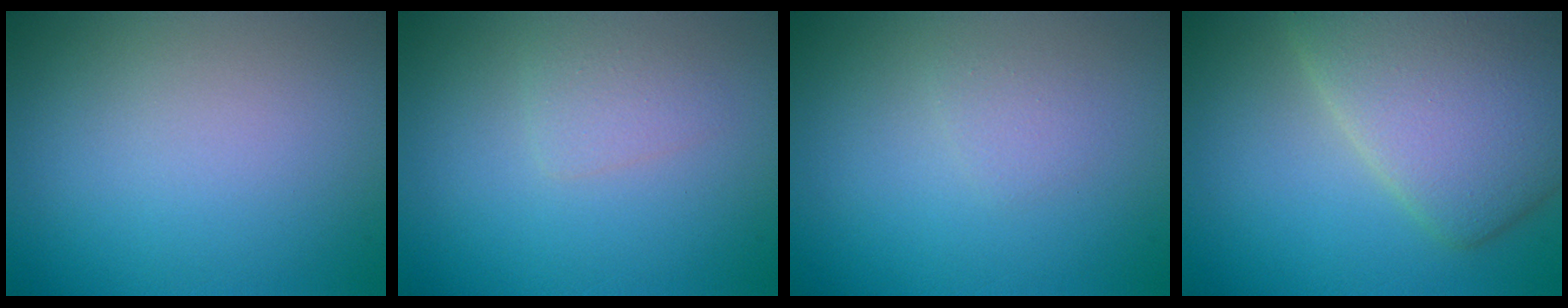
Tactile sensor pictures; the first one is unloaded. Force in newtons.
{"total": 1.3, "press": 1.3, "slide": 0.1}
{"total": 0.9, "press": 0.9, "slide": 0.1}
{"total": 8.0, "press": 8.0, "slide": 0.5}